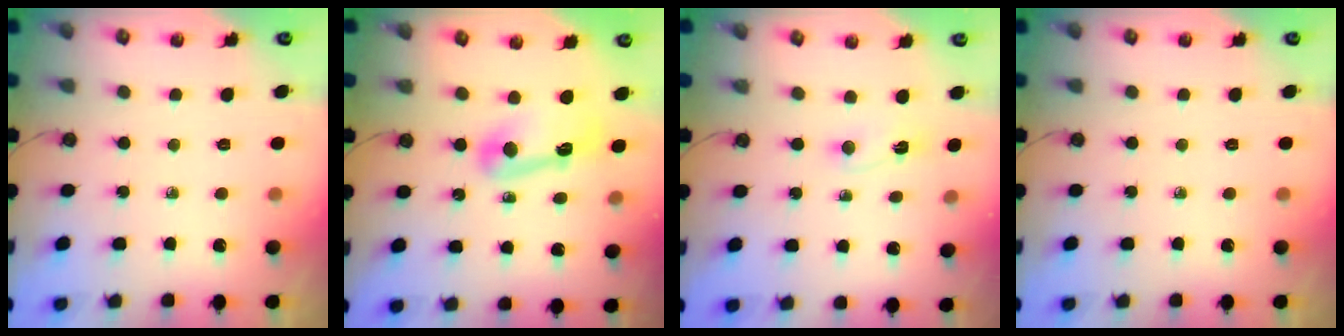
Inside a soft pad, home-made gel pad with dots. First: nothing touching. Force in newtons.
{"total": 11.0, "press": 10.9, "slide": 1.1}
{"total": 2.0, "press": 1.6, "slide": 1.2}
{"total": 0.0}